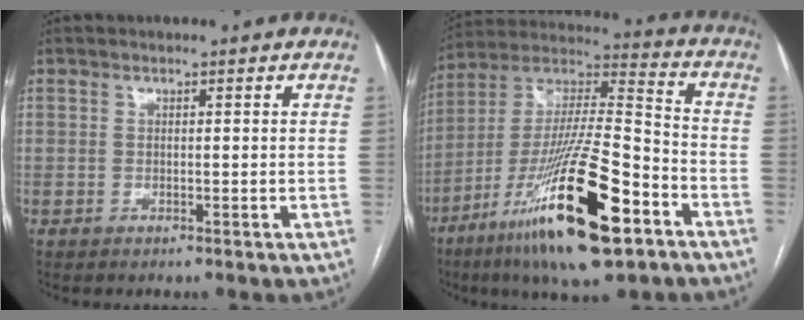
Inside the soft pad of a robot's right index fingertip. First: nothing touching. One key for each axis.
{"total": 24.2, "fx": -11.8, "fy": 3.9, "fz": 20.8, "tx": -0.387, "ty": -0.038, "tz": -0.202}